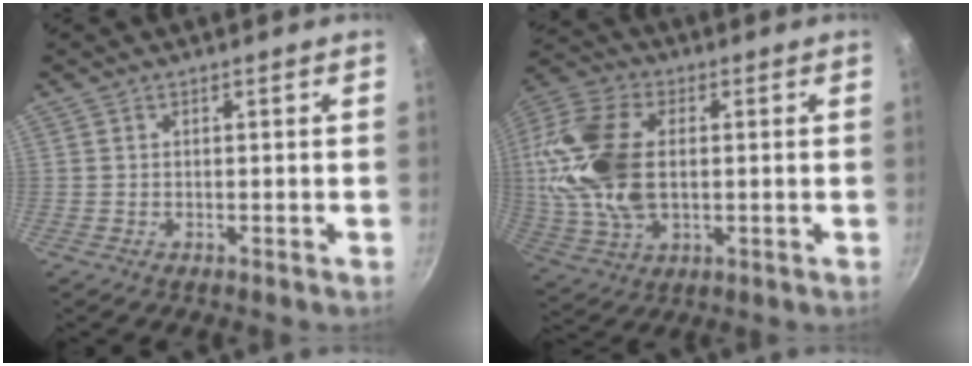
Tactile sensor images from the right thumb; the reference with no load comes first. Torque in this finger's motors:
{"motor_torque": [1.26, 3.75, 2.14, -0.43, 0.25]}